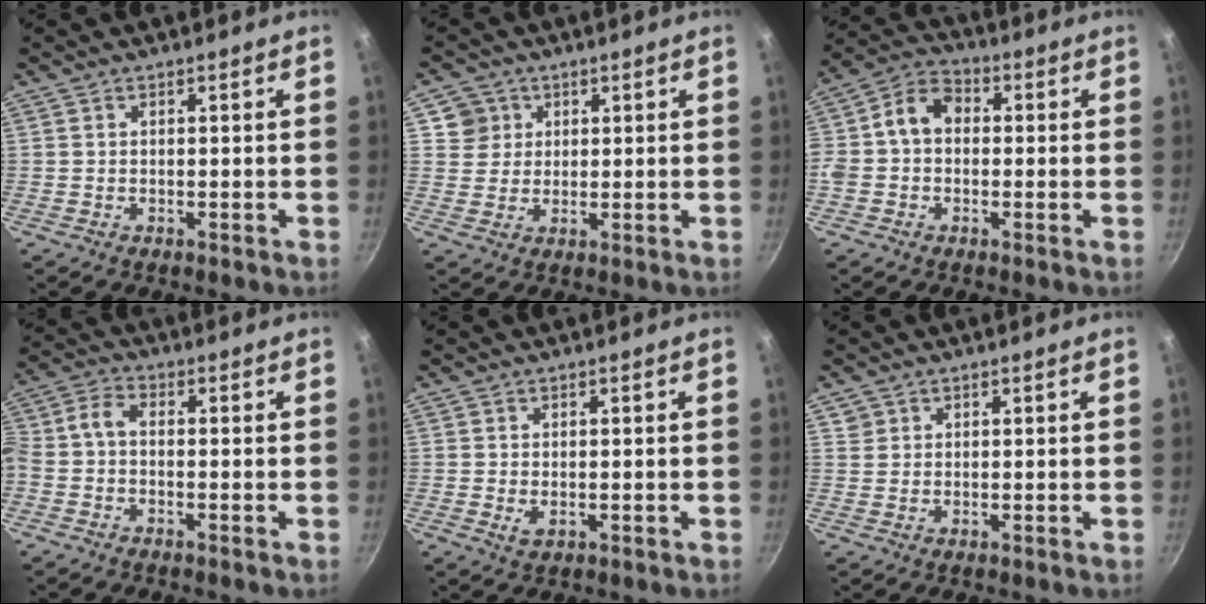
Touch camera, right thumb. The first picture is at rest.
{"total": 5.1, "force": [1.9, 4.7, 0.5], "torque": [0.029, 0.007, 0.031]}
{"total": 8.6, "force": [0.1, 6.8, 5.2], "torque": [-0.070, 0.025, -0.024]}
{"total": 5.3, "force": [-1.7, 3.3, 3.9], "torque": [-0.091, 0.034, -0.048]}
{"total": 1.9, "force": [-0.2, 1.3, 1.4], "torque": [-0.025, -0.003, -0.001]}
{"total": 1.7, "force": [0.7, 1.5, 0.2], "torque": [0.009, 0.010, 0.012]}